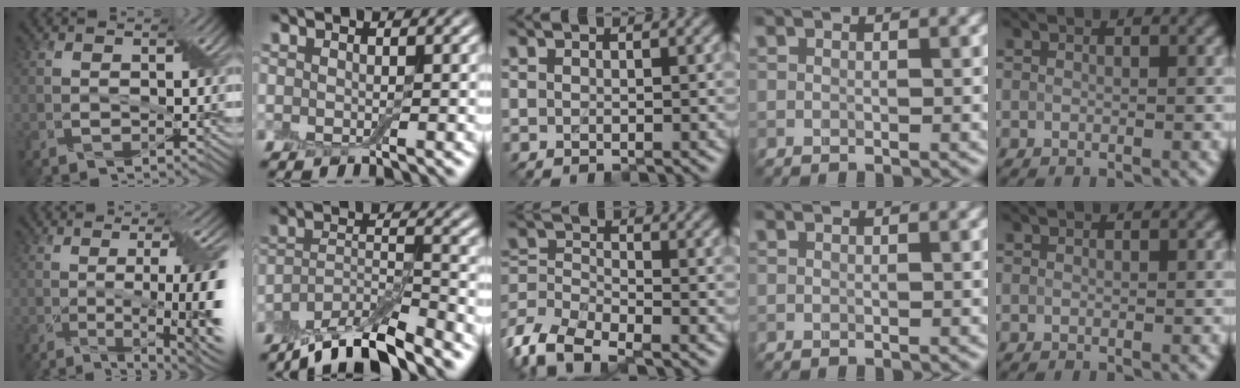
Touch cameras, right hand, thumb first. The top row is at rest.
{"thumb": {"total": 13.7, "force": [-1.4, 3.2, 13.2], "torque": [-0.168, 0.000, -0.012]}, "index": {"total": 7.3, "force": [-5.9, 1.7, 4.0], "torque": [-0.071, -0.008, -0.106]}, "middle": {"total": 5.5, "force": [-3.9, 2.5, 2.9], "torque": [-0.067, 0.002, -0.088]}}